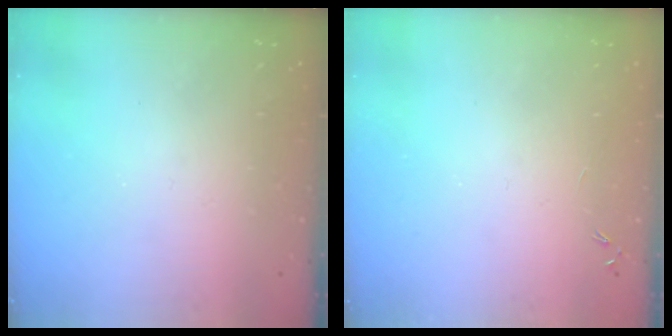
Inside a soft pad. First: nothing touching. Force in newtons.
{"total": 0.0}